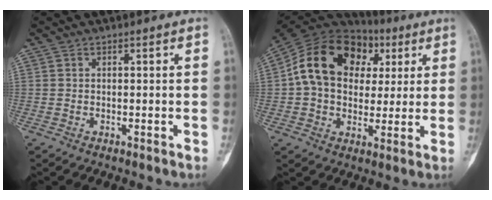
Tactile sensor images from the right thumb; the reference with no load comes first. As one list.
[{"total": 19.8, "force": [4.2, 14.7, 12.6], "torque": [-0.209, 0.027, 0.066]}]